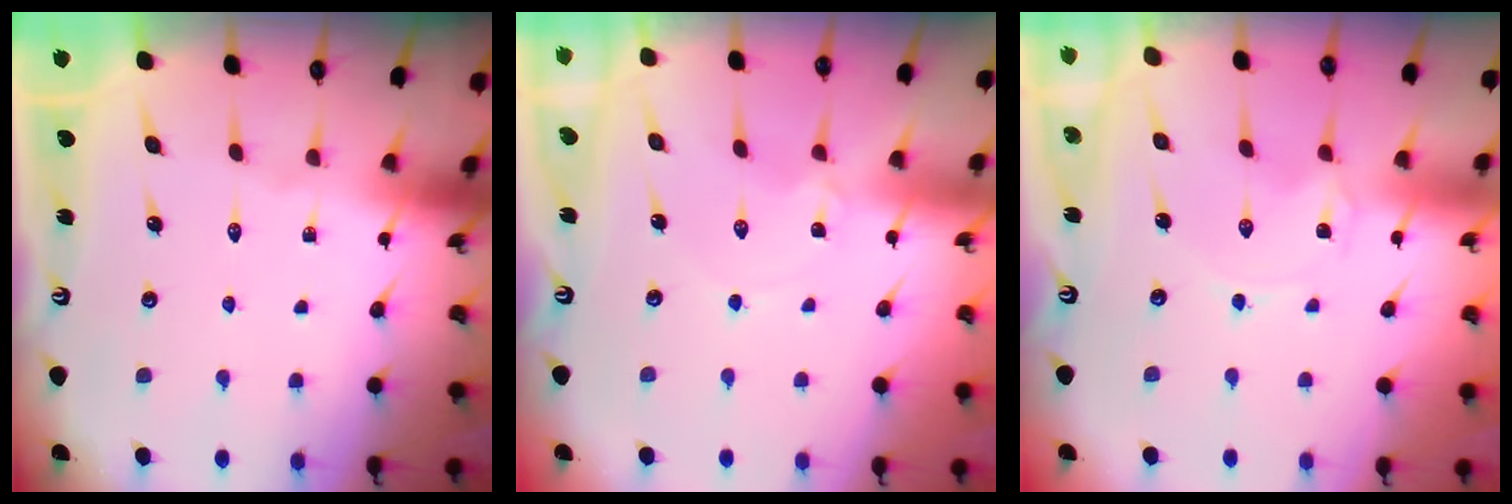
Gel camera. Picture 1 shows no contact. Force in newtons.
{"total": 1.3, "press": 1.3, "slide": 0.2}
{"total": 0.0}